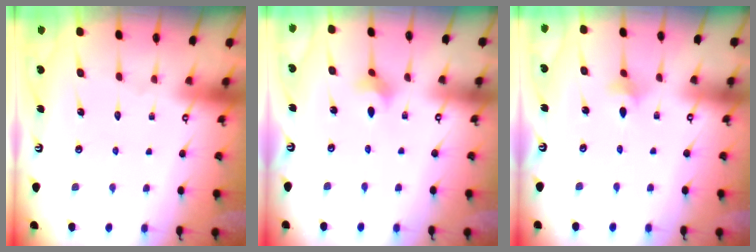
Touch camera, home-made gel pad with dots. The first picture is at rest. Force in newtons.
{"total": 2.9, "press": 2.8, "slide": 0.6}
{"total": 2.8, "press": 2.8, "slide": 0.5}